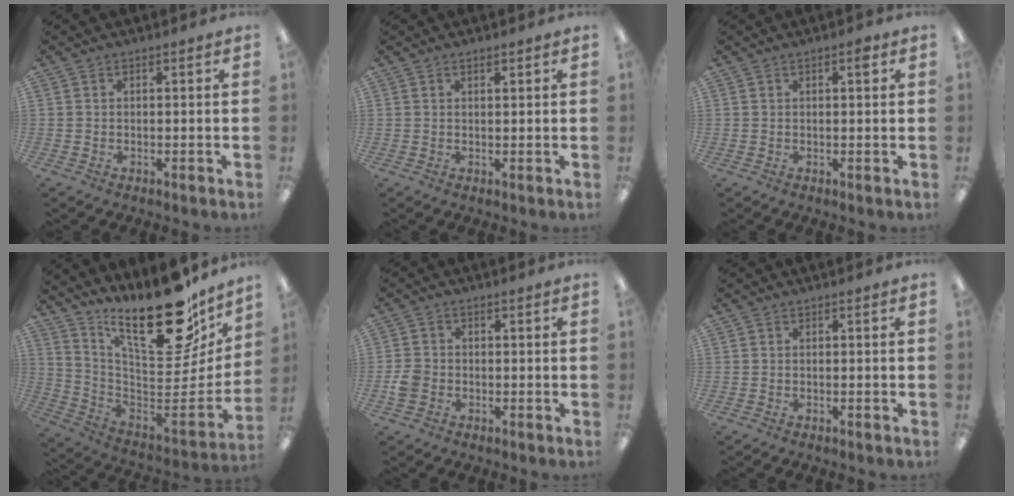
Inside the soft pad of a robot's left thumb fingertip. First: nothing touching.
{"total": 1.1, "force": [1.0, 0.3, 0.5], "torque": [-0.011, -0.001, 0.019]}
{"total": 2.2, "force": [1.1, 0.7, 1.7], "torque": [-0.020, -0.003, 0.015]}
{"total": 25.4, "force": [17.3, 9.0, 16.3], "torque": [-0.221, -0.131, 0.293]}
{"total": 3.6, "force": [-1.2, 2.9, 1.8], "torque": [-0.028, 0.008, -0.020]}
{"total": 0.0}